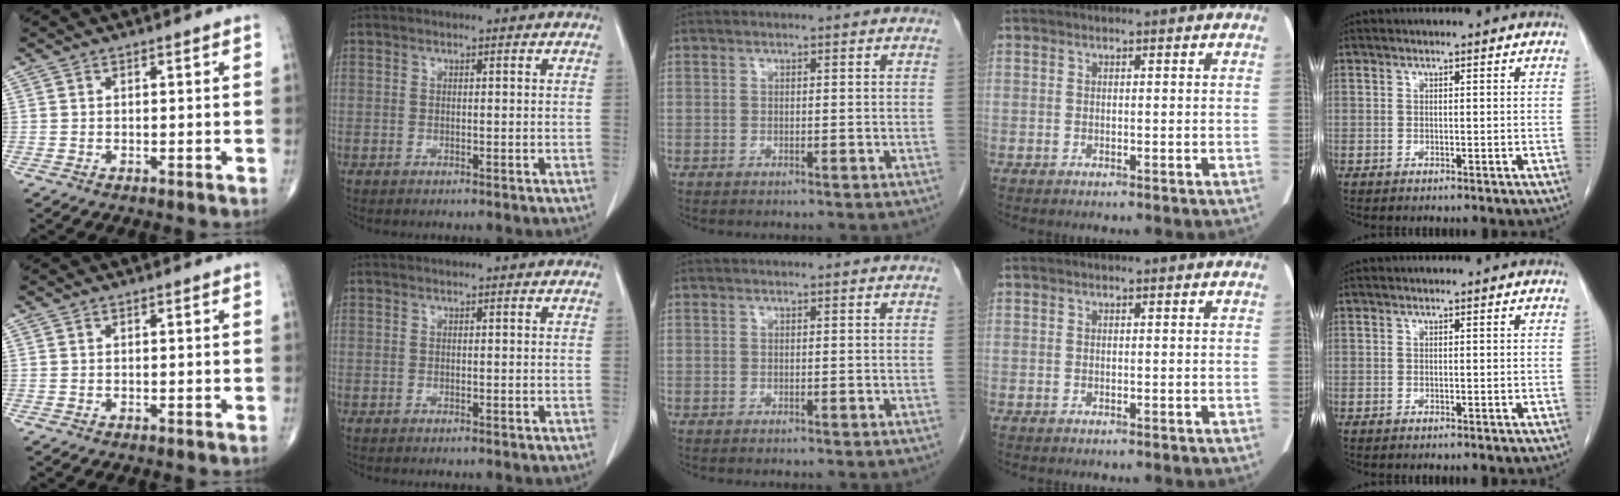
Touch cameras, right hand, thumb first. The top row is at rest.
{}